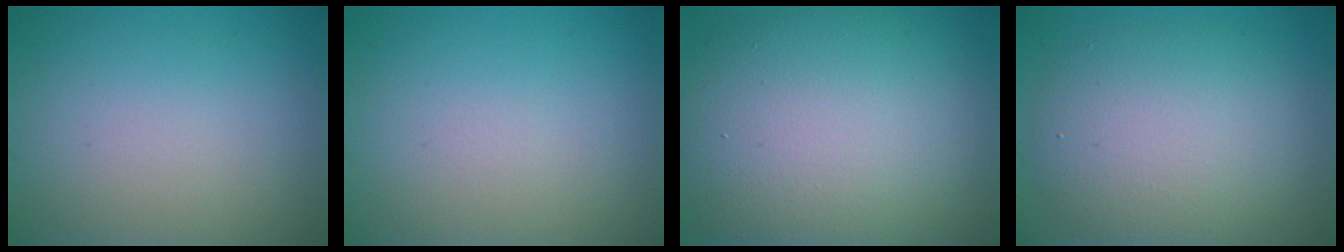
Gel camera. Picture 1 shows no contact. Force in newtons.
{"total": 0.0}
{"total": 13.7, "press": 13.7, "slide": 0.9}
{"total": 6.8, "press": 6.8, "slide": 0.7}